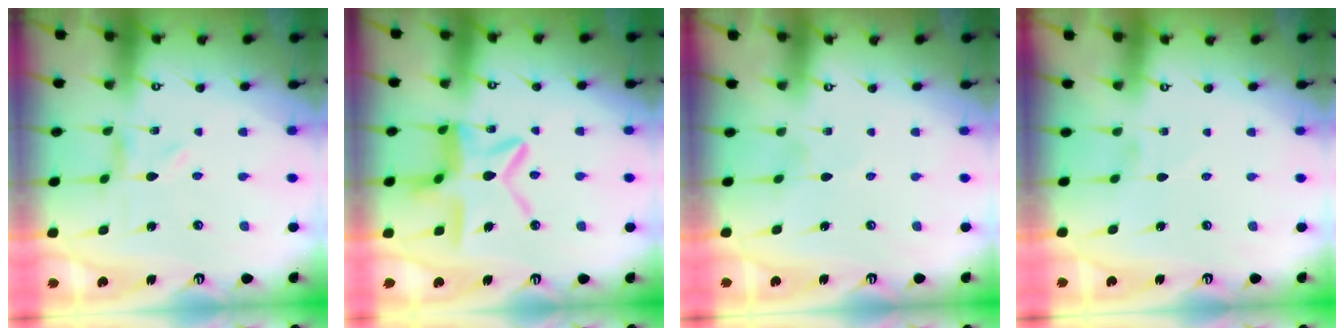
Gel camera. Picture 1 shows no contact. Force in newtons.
{"total": 14.1, "press": 14.0, "slide": 1.3}
{"total": 0.8, "press": 0.8, "slide": 0.2}
{"total": 1.0, "press": 1.0, "slide": 0.1}